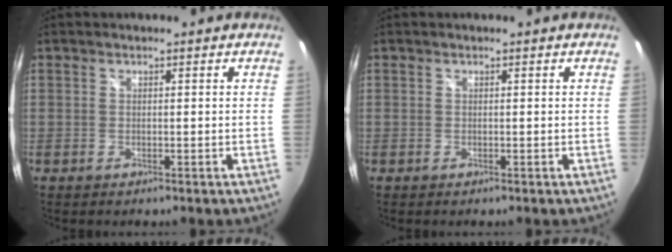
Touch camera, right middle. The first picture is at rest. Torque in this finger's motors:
{"motor_torque": [0.05, -0.13, -0.01, 0.00]}